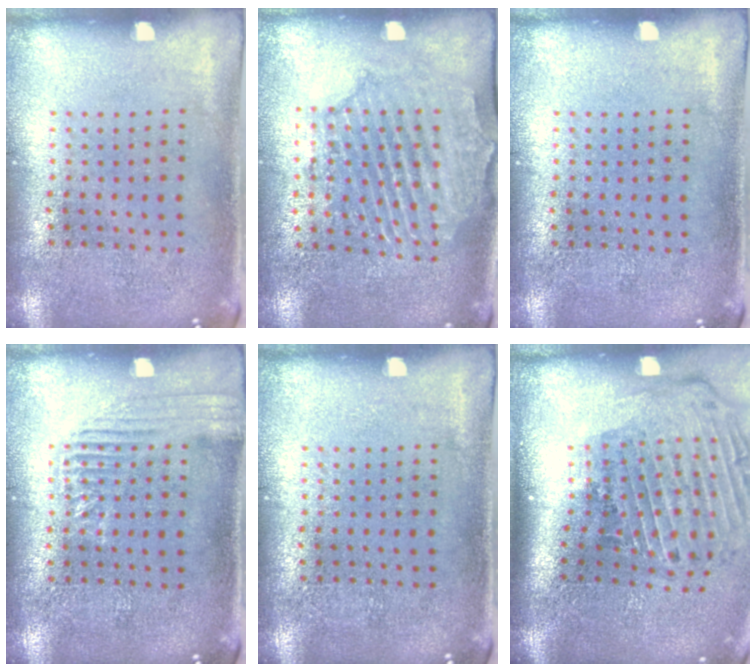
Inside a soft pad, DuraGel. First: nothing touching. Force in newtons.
{"total": 1.9, "press": 1.9, "slide": 0.4}
{"total": 0.0}
{"total": 1.7, "press": 1.6, "slide": 0.2}
{"total": 0.0}
{"total": 3.0, "press": 2.1, "slide": 2.1}